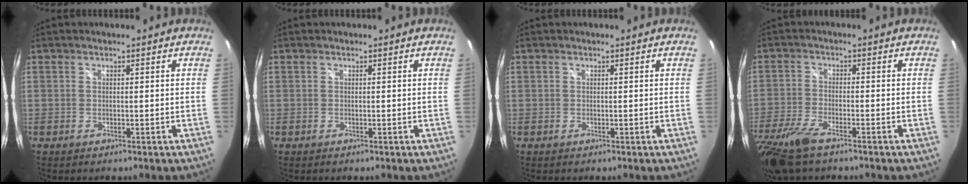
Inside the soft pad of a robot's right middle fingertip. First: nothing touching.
{"total": 0.0}
{"total": 0.0}
{"total": 11.2, "force": [-8.0, 3.3, 7.1], "torque": [-0.173, -0.042, -0.156]}